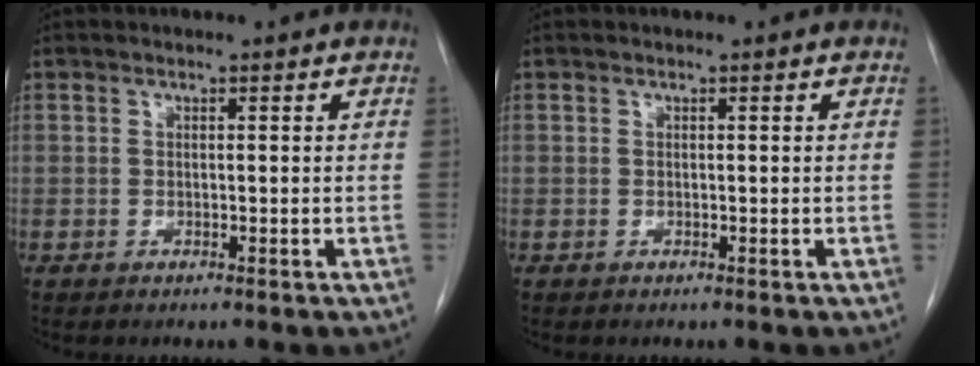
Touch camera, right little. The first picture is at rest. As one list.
[{"total": 0.0}]